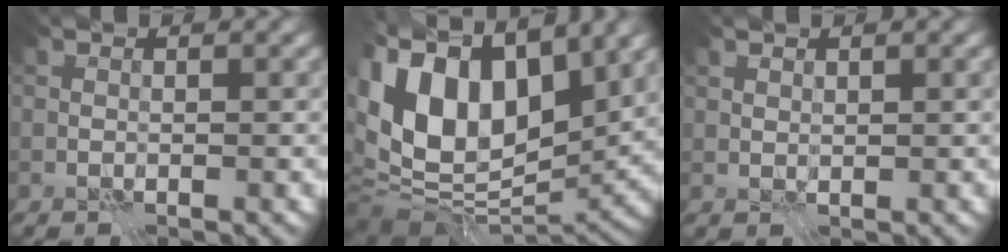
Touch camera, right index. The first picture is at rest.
{"total": 14.7, "force": [4.3, 8.0, 11.5], "torque": [-0.238, 0.012, 0.076]}
{"total": 0.8, "force": [0.8, 0.2, 0.1], "torque": [-0.001, 0.002, 0.018]}